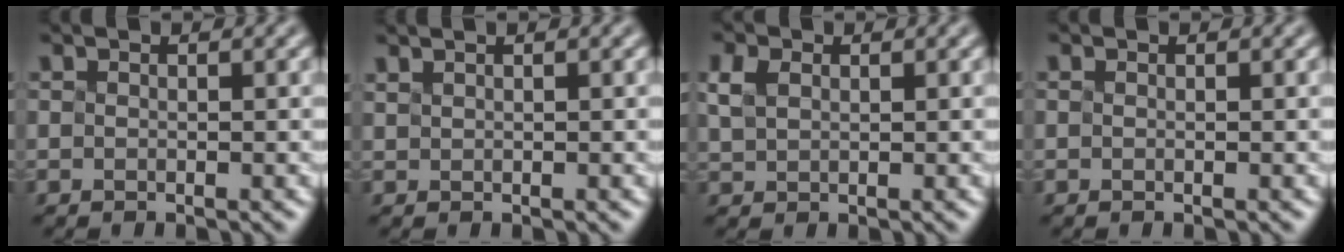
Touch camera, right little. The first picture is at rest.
{"total": 2.3, "force": [1.6, 1.1, 1.2], "torque": [-0.018, 0.026, 0.033]}
{"total": 0.0}
{"total": 0.0}